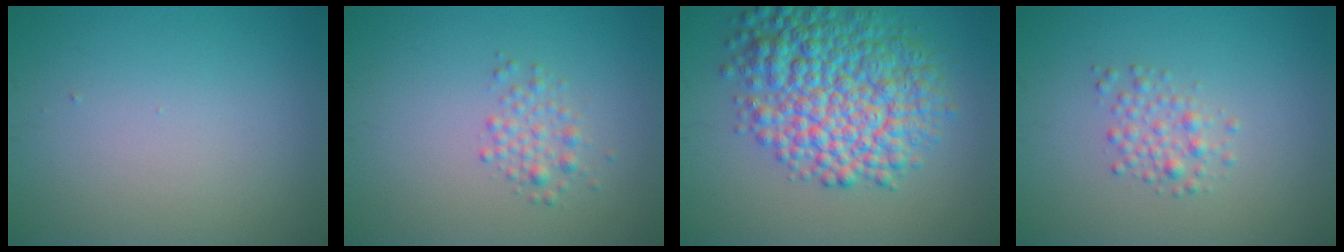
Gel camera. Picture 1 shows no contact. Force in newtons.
{"total": 1.8, "press": 1.8, "slide": 0.1}
{"total": 9.8, "press": 9.8, "slide": 0.1}
{"total": 1.9, "press": 1.9, "slide": 0.0}